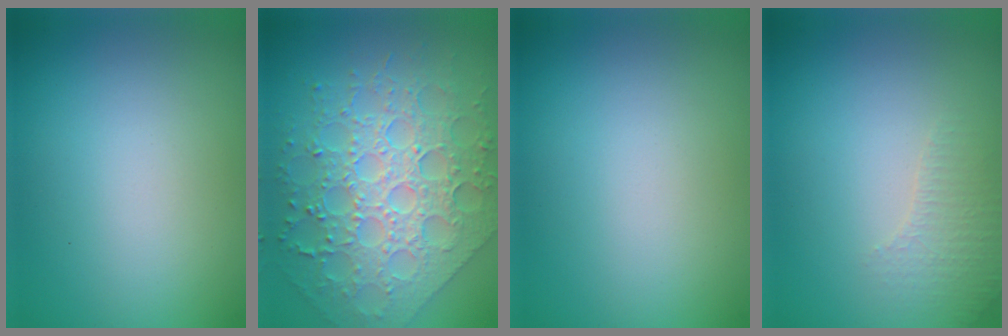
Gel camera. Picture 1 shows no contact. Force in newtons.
{"total": 7.2, "press": 6.0, "slide": 3.9}
{"total": 0.0}
{"total": 2.0, "press": 1.9, "slide": 0.5}